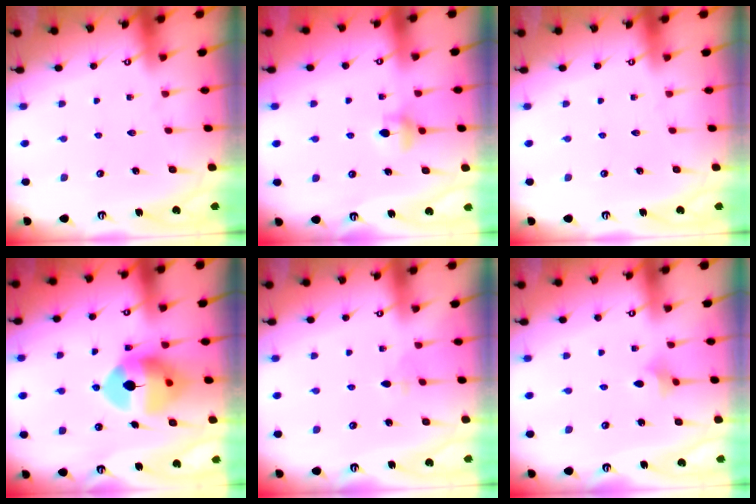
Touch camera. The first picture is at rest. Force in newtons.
{"total": 5.9, "press": 5.9, "slide": 0.5}
{"total": 0.0}
{"total": 12.2, "press": 12.1, "slide": 2.0}
{"total": 2.8, "press": 2.7, "slide": 0.6}
{"total": 3.6, "press": 3.5, "slide": 0.8}